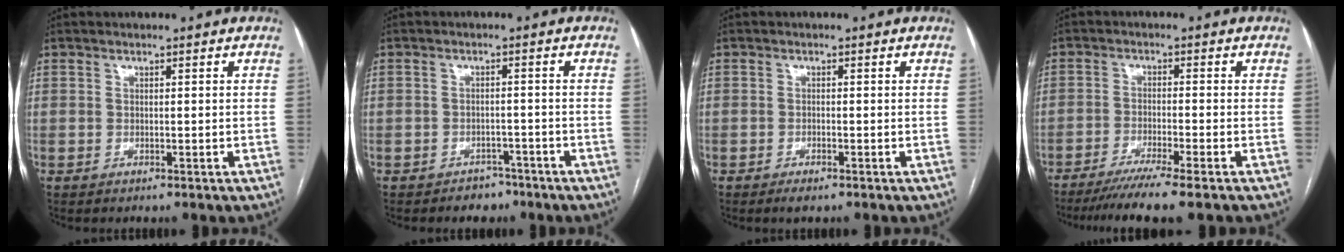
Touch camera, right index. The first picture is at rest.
{"total": 3.1, "force": [-2.3, 2.1, 0.3], "torque": [-0.006, 0.010, -0.029]}
{"total": 1.8, "force": [-1.2, 0.4, 1.2], "torque": [-0.019, -0.001, -0.018]}
{"total": 7.8, "force": [-6.1, -1.2, 4.6], "torque": [-0.064, -0.023, -0.100]}